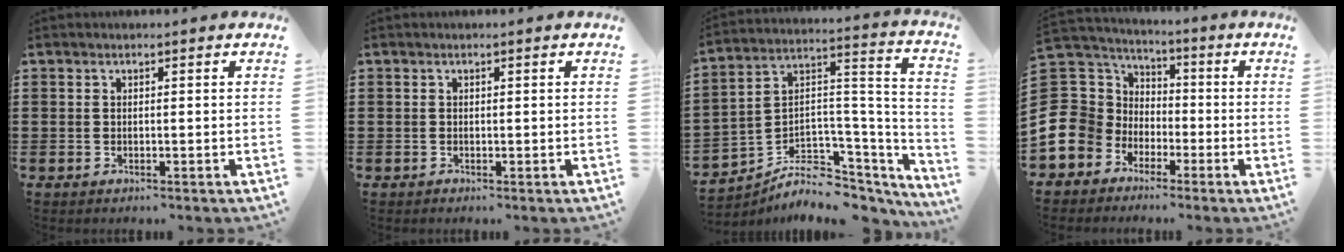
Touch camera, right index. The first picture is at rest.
{"total": 0.0}
{"total": 6.1, "force": [-3.7, 4.3, 2.3], "torque": [-0.052, -0.009, -0.064]}
{"total": 11.2, "force": [-3.7, 10.2, 2.6], "torque": [-0.122, 0.001, -0.072]}